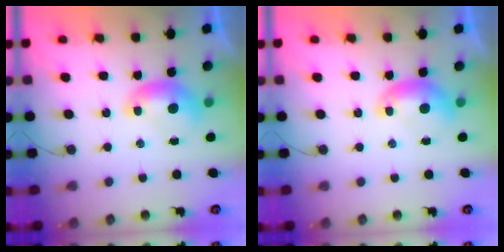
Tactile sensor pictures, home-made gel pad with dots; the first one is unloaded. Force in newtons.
{"total": 0.0}